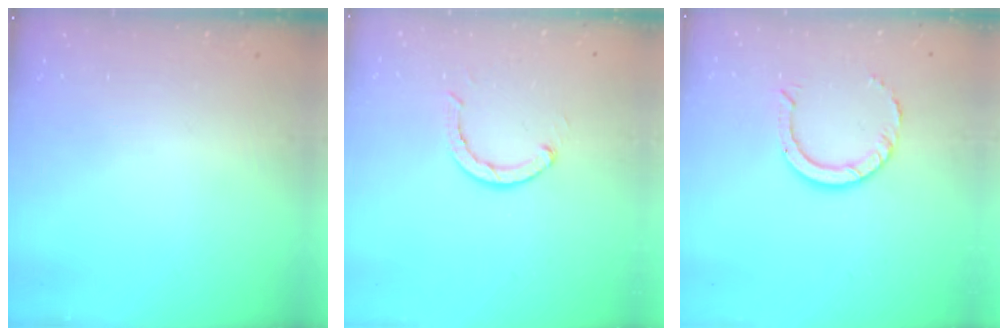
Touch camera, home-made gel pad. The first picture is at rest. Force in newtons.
{"total": 2.9, "press": 2.9, "slide": 0.5}
{"total": 7.2, "press": 7.2, "slide": 0.5}